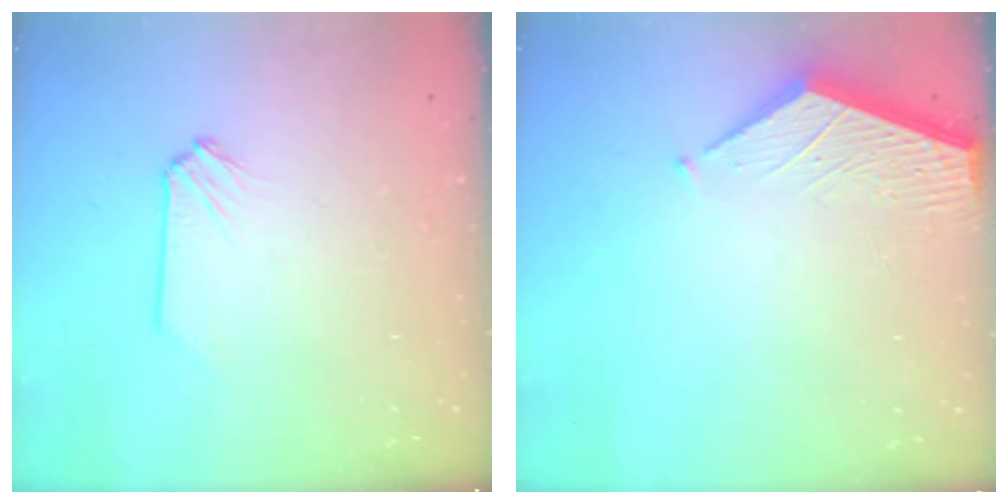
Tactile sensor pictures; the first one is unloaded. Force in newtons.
{"total": 3.3, "press": 3.3, "slide": 0.4}